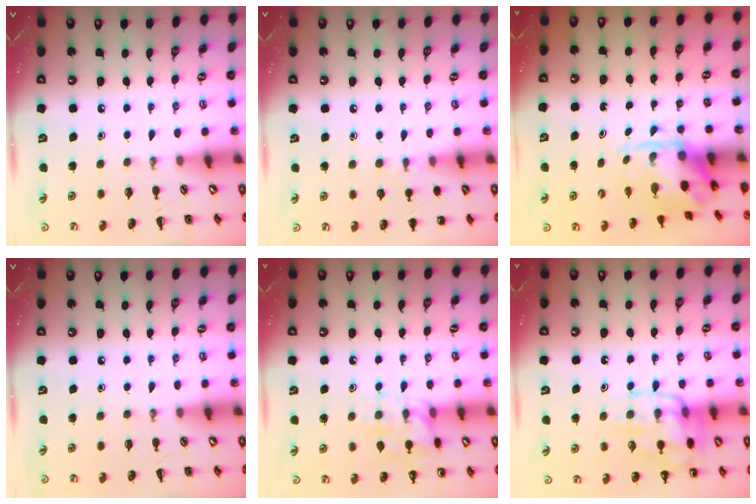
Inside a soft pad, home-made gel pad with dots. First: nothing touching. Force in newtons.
{"total": 6.6, "press": 6.4, "slide": 1.5}
{"total": 3.7, "press": 3.7, "slide": 0.8}
{"total": 0.0}
{"total": 12.8, "press": 12.8, "slide": 1.0}
{"total": 14.0, "press": 14.0, "slide": 1.3}